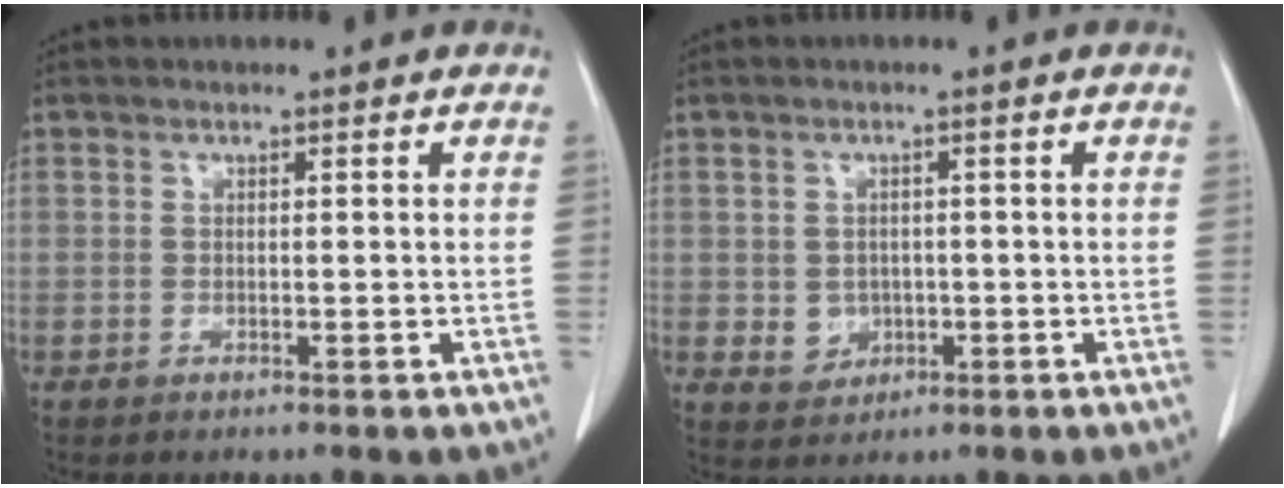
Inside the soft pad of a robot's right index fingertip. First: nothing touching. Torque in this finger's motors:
{"motor_torque": [-0.27, 0.07, -0.80, -0.20]}